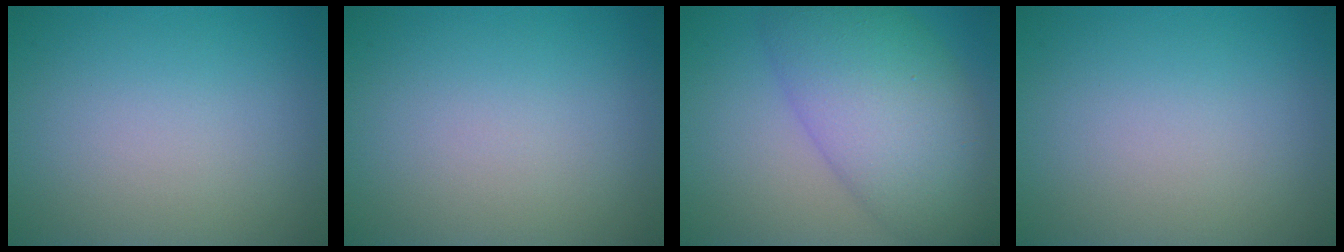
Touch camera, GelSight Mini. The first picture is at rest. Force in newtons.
{"total": 0.0}
{"total": 9.7, "press": 9.7, "slide": 0.3}
{"total": 0.0}